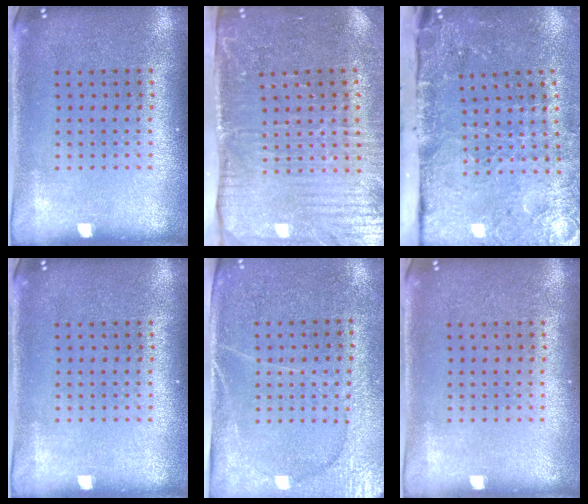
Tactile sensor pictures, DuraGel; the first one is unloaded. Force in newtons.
{"total": 4.5, "press": 3.7, "slide": 2.4}
{"total": 3.9, "press": 3.4, "slide": 1.8}
{"total": 0.0}
{"total": 3.0, "press": 2.8, "slide": 1.3}
{"total": 0.0}